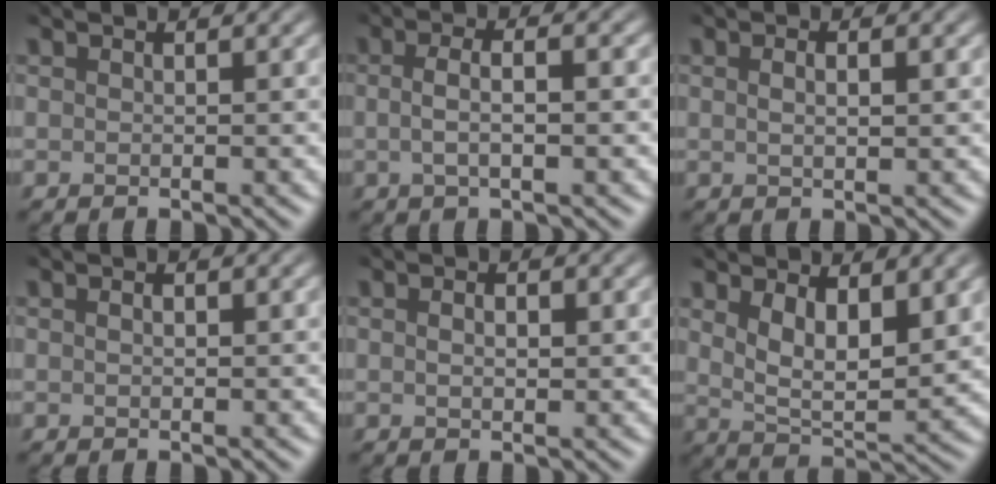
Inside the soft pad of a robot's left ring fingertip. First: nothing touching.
{"total": 2.8, "force": [-1.3, 0.6, 2.5], "torque": [-0.049, -0.004, -0.016]}
{"total": 1.7, "force": [-0.2, 0.6, 1.6], "torque": [-0.016, -0.003, -0.007]}
{"total": 0.5, "force": [-0.4, 0.1, 0.3], "torque": [-0.008, -0.005, -0.001]}
{"total": 1.2, "force": [-0.5, 0.3, 1.0], "torque": [-0.025, -0.007, 0.004]}
{"total": 5.3, "force": [1.0, 2.5, 4.6], "torque": [-0.095, -0.023, 0.034]}